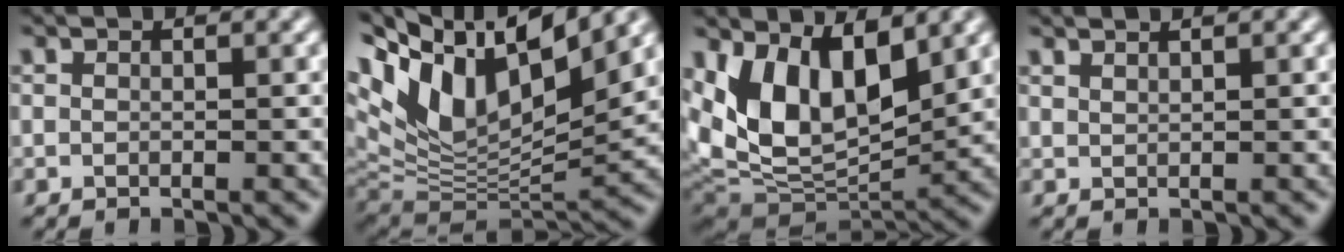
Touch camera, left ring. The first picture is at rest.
{"total": 13.9, "force": [5.9, 6.7, 10.7], "torque": [-0.223, 0.027, 0.111]}
{"total": 10.6, "force": [2.0, 6.2, 8.3], "torque": [-0.135, -0.015, 0.042]}
{"total": 1.3, "force": [1.2, 0.4, 0.5], "torque": [0.002, 0.011, 0.007]}